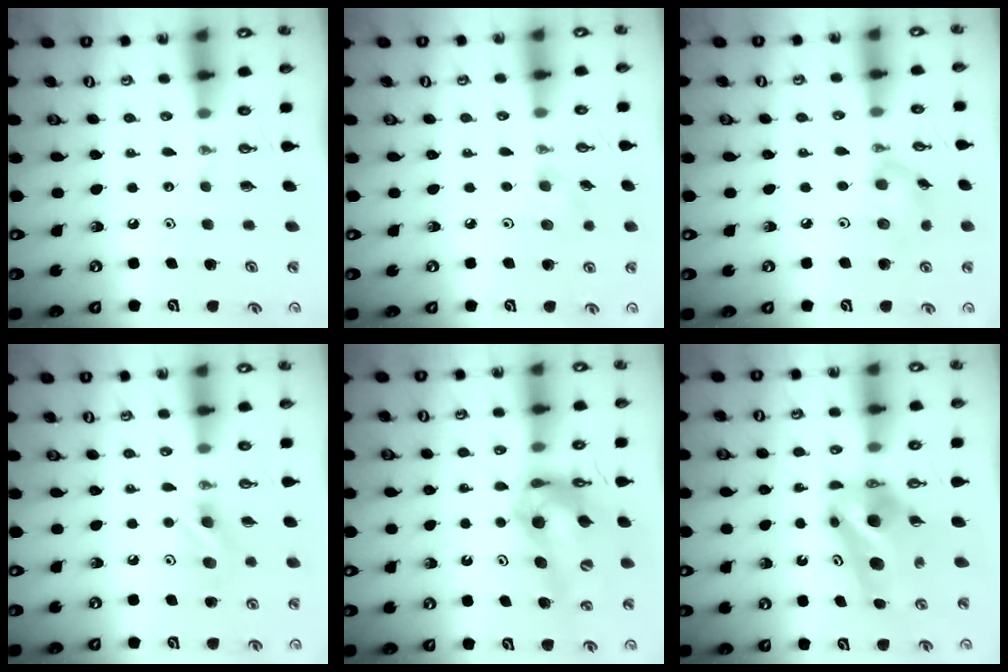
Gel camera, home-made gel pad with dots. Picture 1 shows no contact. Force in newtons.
{"total": 5.6, "press": 5.2, "slide": 1.9}
{"total": 9.8, "press": 9.5, "slide": 2.3}
{"total": 8.4, "press": 8.3, "slide": 1.6}
{"total": 14.2, "press": 14.0, "slide": 2.2}
{"total": 7.9, "press": 7.9, "slide": 1.1}